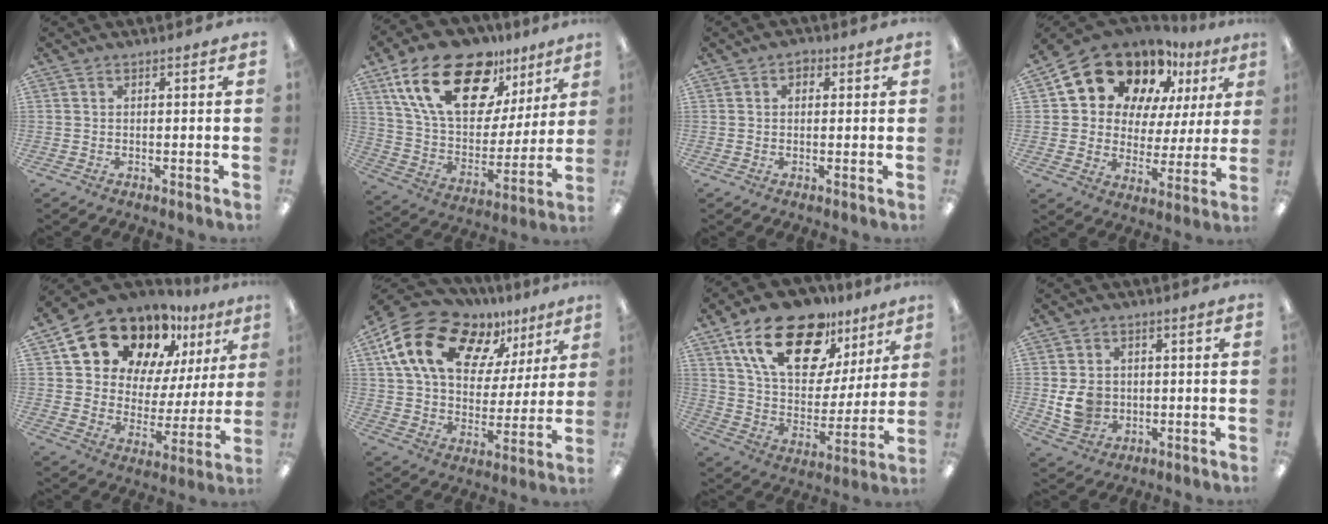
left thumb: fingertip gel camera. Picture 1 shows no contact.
{"total": 23.9, "force": [14.8, 12.1, 14.4], "torque": [-0.257, -0.077, 0.262]}
{"total": 1.8, "force": [0.6, 1.3, 1.1], "torque": [-0.005, -0.001, 0.006]}
{"total": 18.6, "force": [12.8, 11.3, 7.3], "torque": [-0.135, -0.078, 0.234]}
{"total": 19.6, "force": [14.3, 10.6, 8.3], "torque": [-0.155, -0.092, 0.256]}
{"total": 19.3, "force": [11.6, 11.2, 10.6], "torque": [-0.198, -0.053, 0.213]}
{"total": 22.4, "force": [14.4, 11.3, 12.9], "torque": [-0.228, -0.072, 0.255]}
{"total": 7.8, "force": [-0.4, 6.7, 3.8], "torque": [-0.071, 0.007, -0.005]}